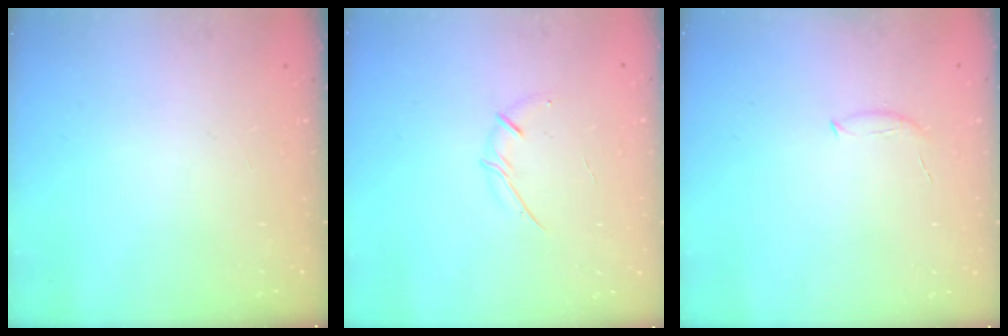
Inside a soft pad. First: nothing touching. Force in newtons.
{"total": 5.6, "press": 5.6, "slide": 0.7}
{"total": 5.8, "press": 5.7, "slide": 1.4}